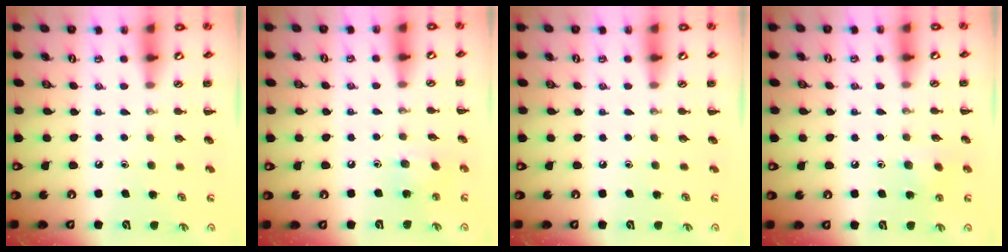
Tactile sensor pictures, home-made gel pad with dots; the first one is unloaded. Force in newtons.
{"total": 5.7, "press": 5.6, "slide": 1.0}
{"total": 0.0}
{"total": 6.2, "press": 6.0, "slide": 1.5}